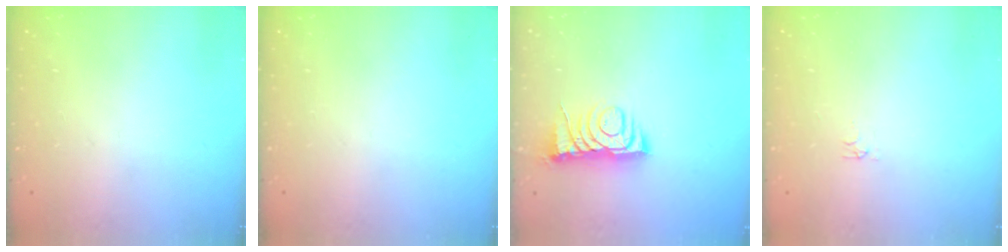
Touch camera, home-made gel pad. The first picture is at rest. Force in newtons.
{"total": 0.0}
{"total": 7.0, "press": 7.0, "slide": 0.9}
{"total": 2.9, "press": 2.9, "slide": 0.5}